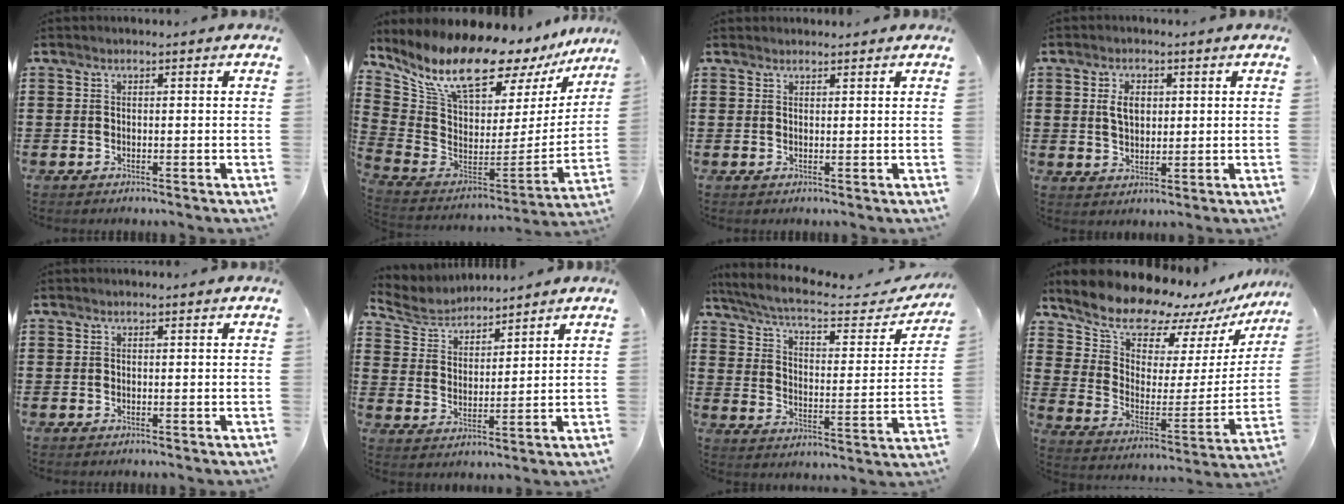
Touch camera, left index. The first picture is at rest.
{"total": 15.3, "force": [11.7, 4.8, 8.5], "torque": [-0.186, -0.083, 0.201]}
{"total": 1.0, "force": [1.0, 0.3, 0.0], "torque": [-0.002, 0.001, 0.020]}
{"total": 3.9, "force": [1.0, 2.4, 2.8], "torque": [-0.055, 0.008, 0.014]}
{"total": 0.0}
{"total": 5.3, "force": [5.0, 1.7, 0.7], "torque": [-0.040, -0.019, 0.087]}
{"total": 6.9, "force": [5.8, 0.8, 3.5], "torque": [-0.096, -0.033, 0.096]}
{"total": 10.4, "force": [9.7, 2.9, 2.1], "torque": [-0.076, -0.084, 0.166]}